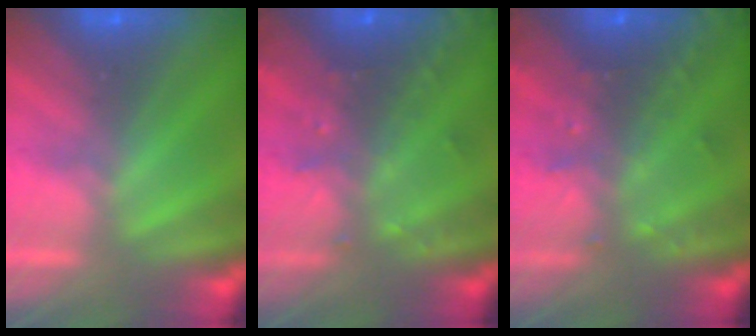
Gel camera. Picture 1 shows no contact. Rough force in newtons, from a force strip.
{"total": 7.4}
{"total": 7.4}